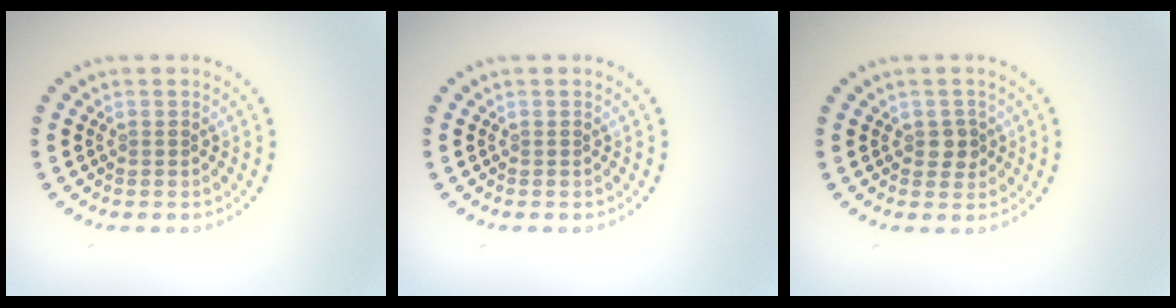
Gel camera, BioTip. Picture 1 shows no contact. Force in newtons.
{"total": 0.0}
{"total": 1.6, "press": 1.5, "slide": 0.4}